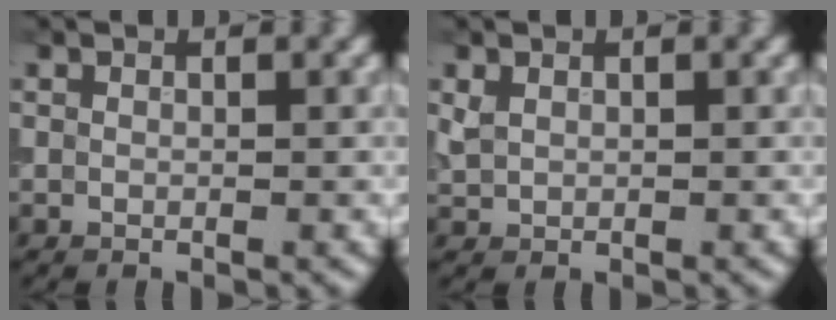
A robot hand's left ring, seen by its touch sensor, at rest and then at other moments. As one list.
[{"total": 1.0, "force": [0.5, 0.8, 0.5], "torque": [-0.013, 0.000, 0.014]}]